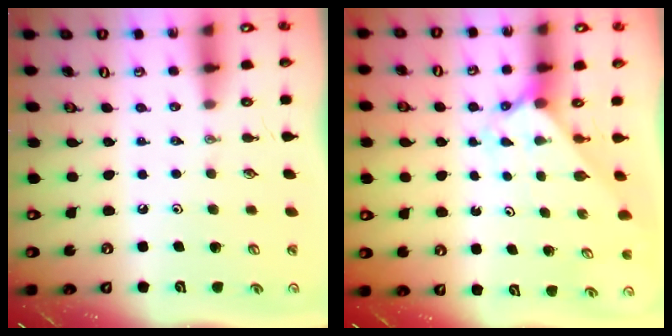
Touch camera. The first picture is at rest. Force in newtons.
{"total": 2.1, "press": 2.1, "slide": 0.2}